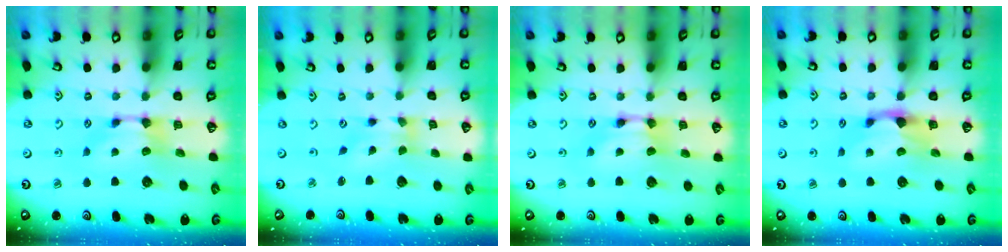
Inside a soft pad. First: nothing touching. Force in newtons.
{"total": 1.4, "press": 0.3, "slide": 1.4}
{"total": 1.9, "press": 1.9, "slide": 0.1}
{"total": 2.2, "press": 1.8, "slide": 1.1}